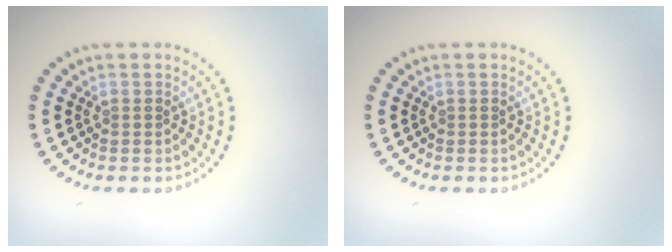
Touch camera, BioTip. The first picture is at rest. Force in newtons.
{"total": 0.0}